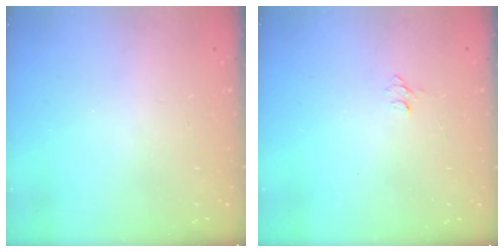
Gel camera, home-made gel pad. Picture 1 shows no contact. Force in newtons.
{"total": 4.2, "press": 4.2, "slide": 0.5}